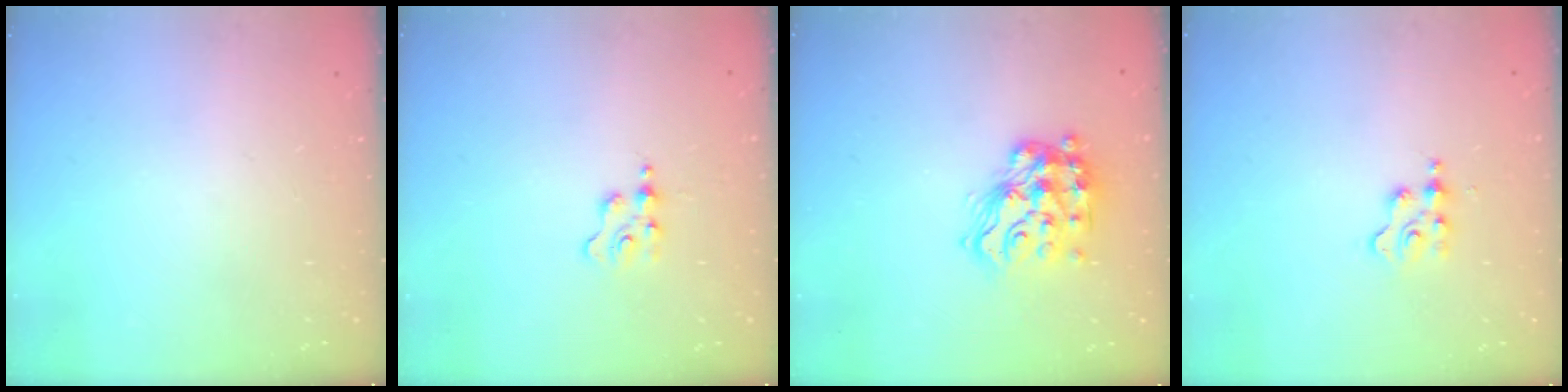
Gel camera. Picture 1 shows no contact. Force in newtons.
{"total": 1.8, "press": 1.8, "slide": 0.3}
{"total": 17.1, "press": 17.1, "slide": 1.2}
{"total": 2.2, "press": 2.1, "slide": 0.3}